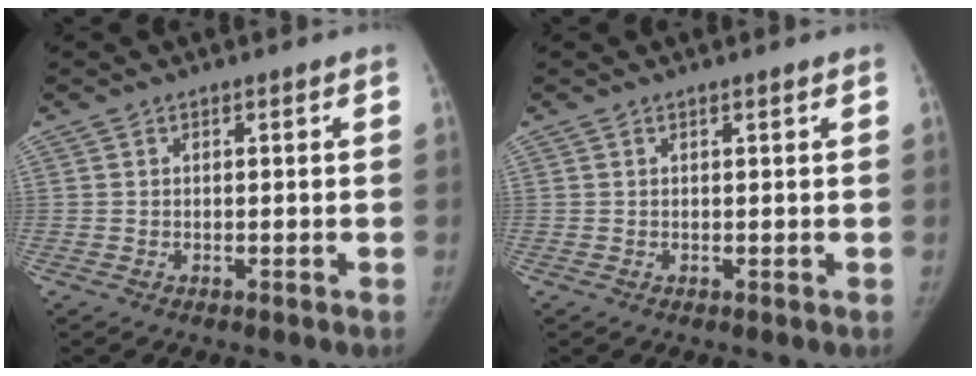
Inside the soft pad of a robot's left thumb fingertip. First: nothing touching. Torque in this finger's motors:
{"motor_torque": [-0.10, -0.11, -0.35, 0.17, -0.03]}